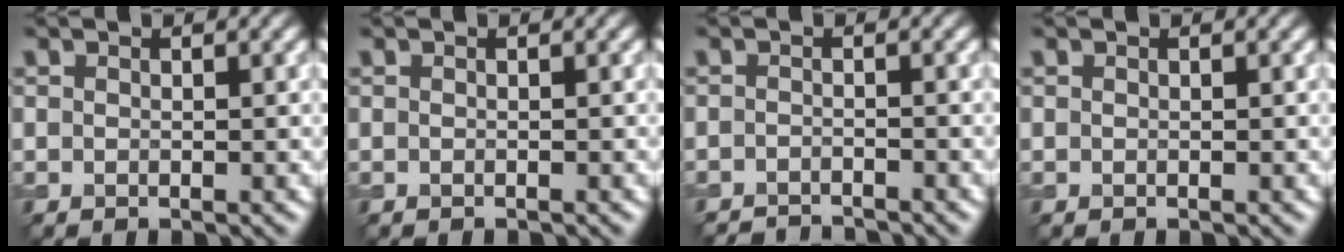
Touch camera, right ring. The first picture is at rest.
{"total": 0.7, "force": [-0.4, 0.3, 0.5], "torque": [-0.002, -0.001, -0.013]}
{"total": 3.1, "force": [-2.9, 0.4, 0.7], "torque": [-0.004, -0.009, -0.050]}
{"total": 0.0}